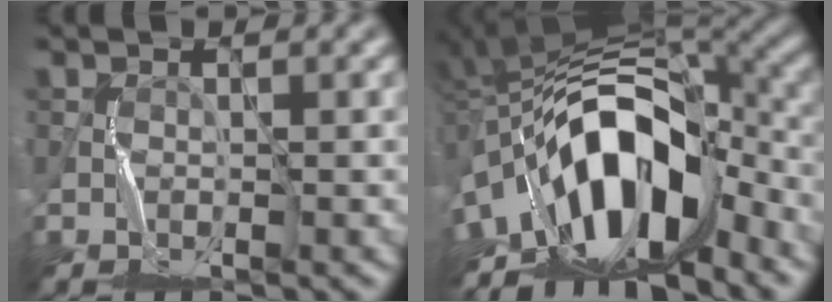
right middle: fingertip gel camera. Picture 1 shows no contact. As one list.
[{"total": 12.4, "force": [-5.3, 5.8, 9.6], "torque": [-0.146, 0.007, -0.095]}]